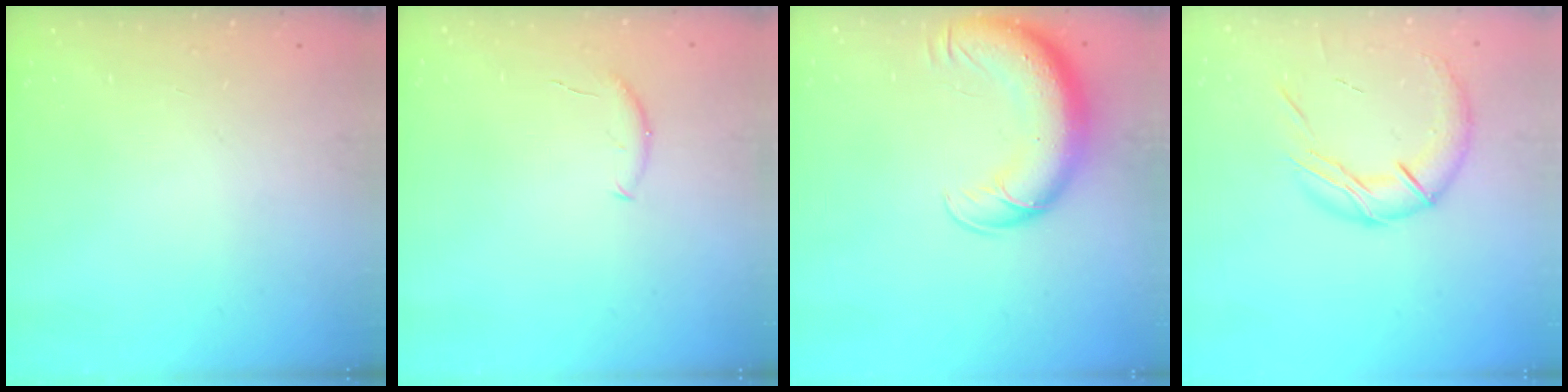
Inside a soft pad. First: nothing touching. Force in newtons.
{"total": 5.3, "press": 5.2, "slide": 0.6}
{"total": 13.5, "press": 13.1, "slide": 3.3}
{"total": 12.1, "press": 12.0, "slide": 1.1}